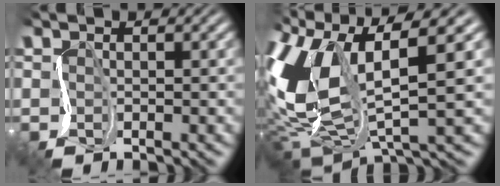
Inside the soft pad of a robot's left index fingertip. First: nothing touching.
{"total": 8.9, "force": [3.1, 4.3, 7.2], "torque": [-0.177, 0.003, 0.051]}